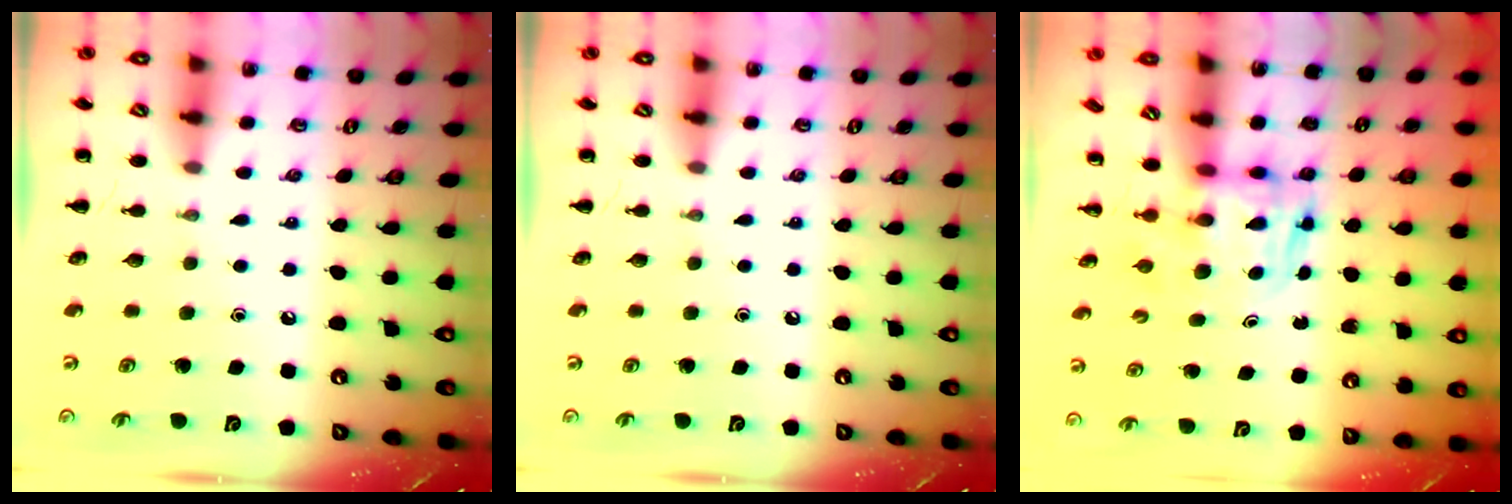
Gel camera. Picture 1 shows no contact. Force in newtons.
{"total": 0.0}
{"total": 2.8, "press": 2.8, "slide": 0.2}